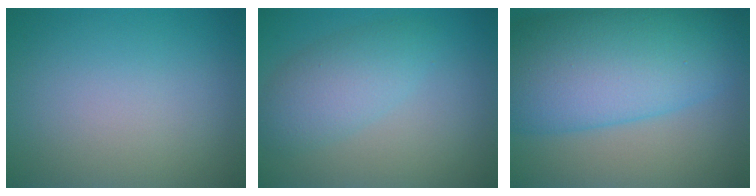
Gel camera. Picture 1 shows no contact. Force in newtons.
{"total": 3.8, "press": 3.8, "slide": 0.2}
{"total": 12.3, "press": 12.3, "slide": 0.1}